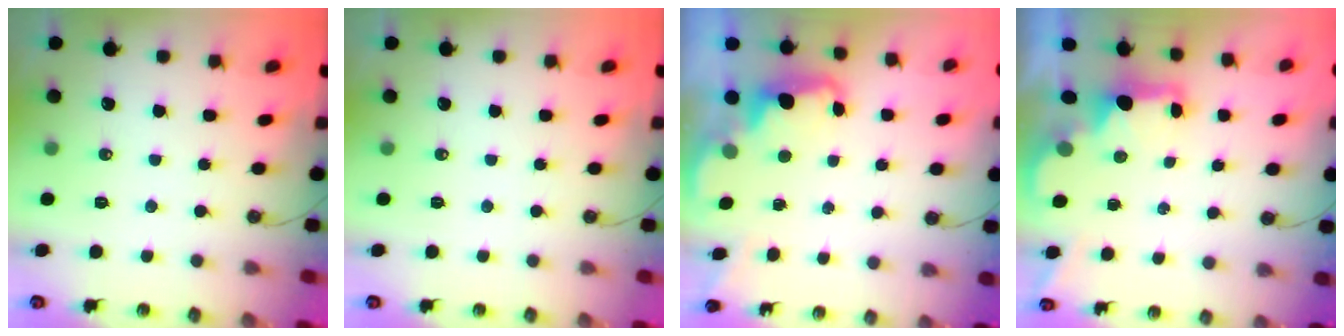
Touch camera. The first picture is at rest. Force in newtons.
{"total": 0.0}
{"total": 2.5, "press": 2.4, "slide": 0.7}
{"total": 2.2, "press": 2.1, "slide": 0.8}